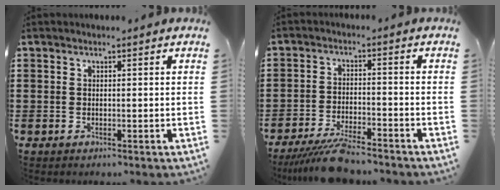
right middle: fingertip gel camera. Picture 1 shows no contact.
{"total": 6.7, "force": [-5.9, 0.7, 3.0], "torque": [-0.063, -0.004, -0.112]}